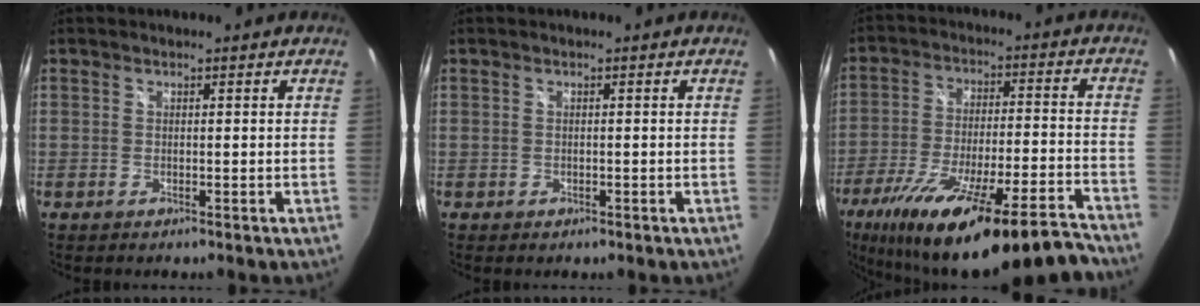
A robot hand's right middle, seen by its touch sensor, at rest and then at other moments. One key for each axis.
{"total": 0.7, "fx": -0.4, "fy": 0.5, "fz": 0.2, "tx": -0.003, "ty": -0.002, "tz": -0.006}
{"total": 26.1, "fx": -21.2, "fy": 3.7, "fz": 14.7, "tx": -0.259, "ty": -0.050, "tz": -0.320}